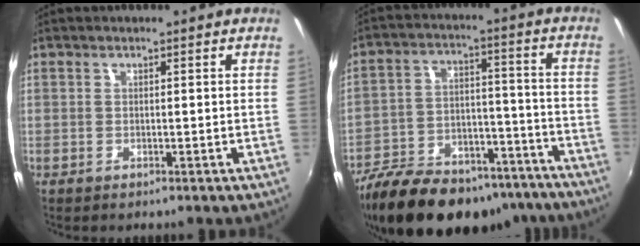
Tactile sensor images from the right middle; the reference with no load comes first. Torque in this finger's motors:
{"motor_torque": [1.49, -0.65, 0.34, 0.16]}